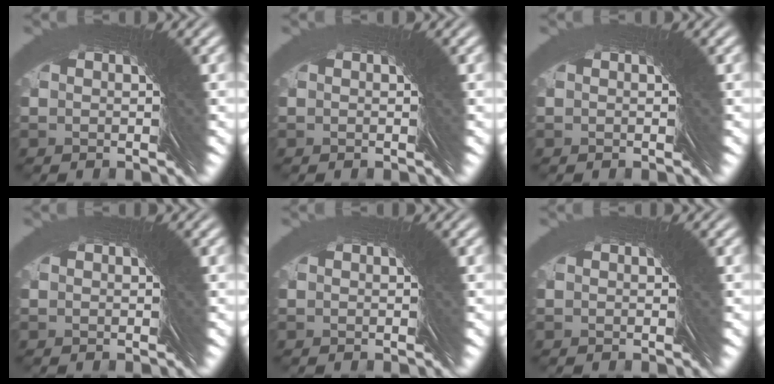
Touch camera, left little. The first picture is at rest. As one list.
[{"total": 0.0}, {"total": 0.0}, {"total": 0.0}, {"total": 0.0}, {"total": 0.0}]